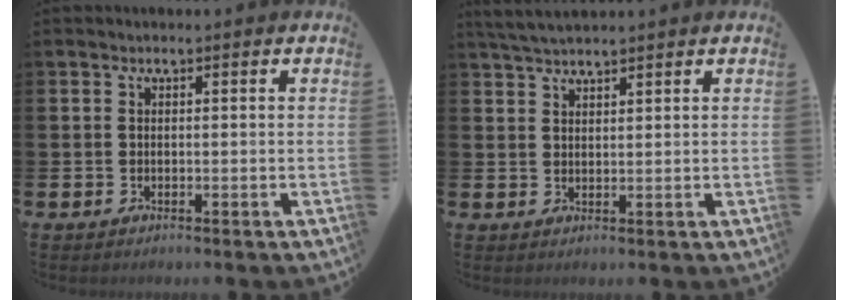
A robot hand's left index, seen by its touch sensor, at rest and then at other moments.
{"total": 3.4, "force": [3.2, 0.5, 1.0], "torque": [-0.026, -0.006, 0.060]}